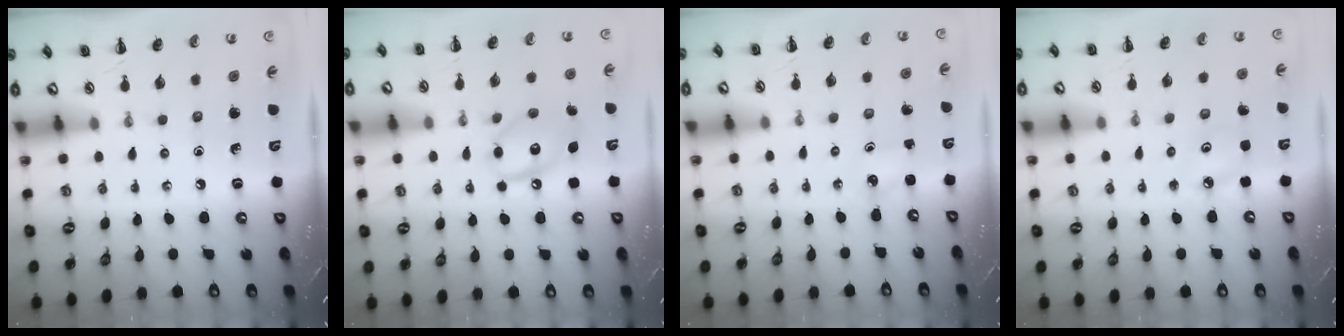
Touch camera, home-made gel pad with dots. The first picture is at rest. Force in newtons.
{"total": 11.2, "press": 11.1, "slide": 1.4}
{"total": 1.5, "press": 1.5, "slide": 0.3}
{"total": 6.3, "press": 6.1, "slide": 1.7}